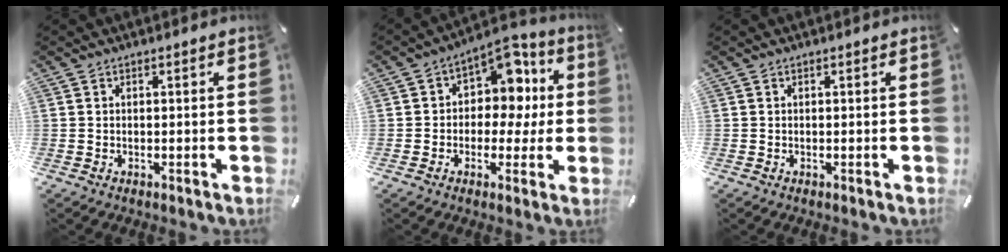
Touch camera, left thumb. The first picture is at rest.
{"total": 9.7, "force": [2.6, 7.9, 5.0], "torque": [-0.057, -0.026, 0.044]}
{"total": 0.0}